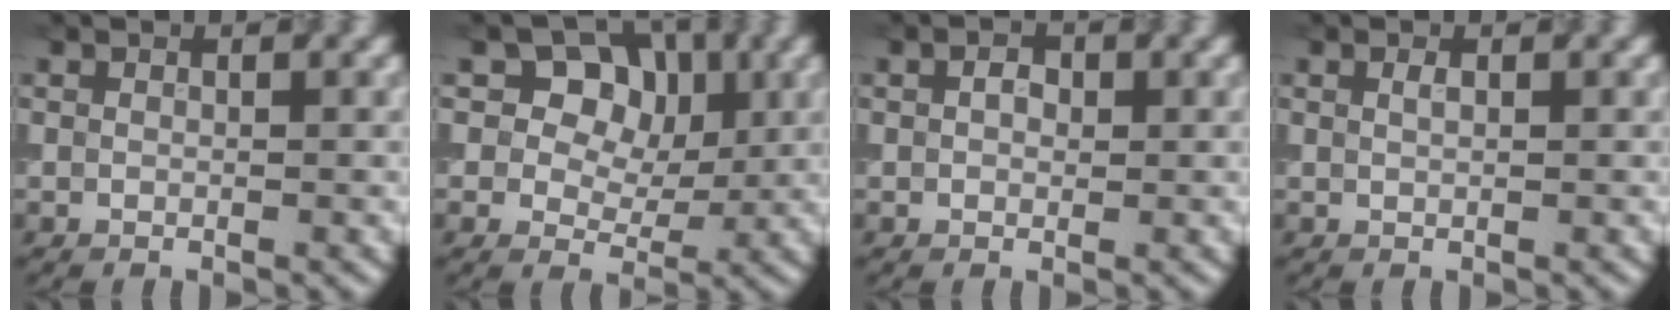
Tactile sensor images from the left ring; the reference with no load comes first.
{"total": 6.2, "force": [2.1, 4.8, 3.3], "torque": [-0.051, 0.007, 0.015]}
{"total": 1.5, "force": [0.3, 1.0, 1.0], "torque": [-0.015, 0.002, 0.001]}
{"total": 0.6, "force": [0.3, 0.3, 0.5], "torque": [-0.011, 0.002, 0.005]}